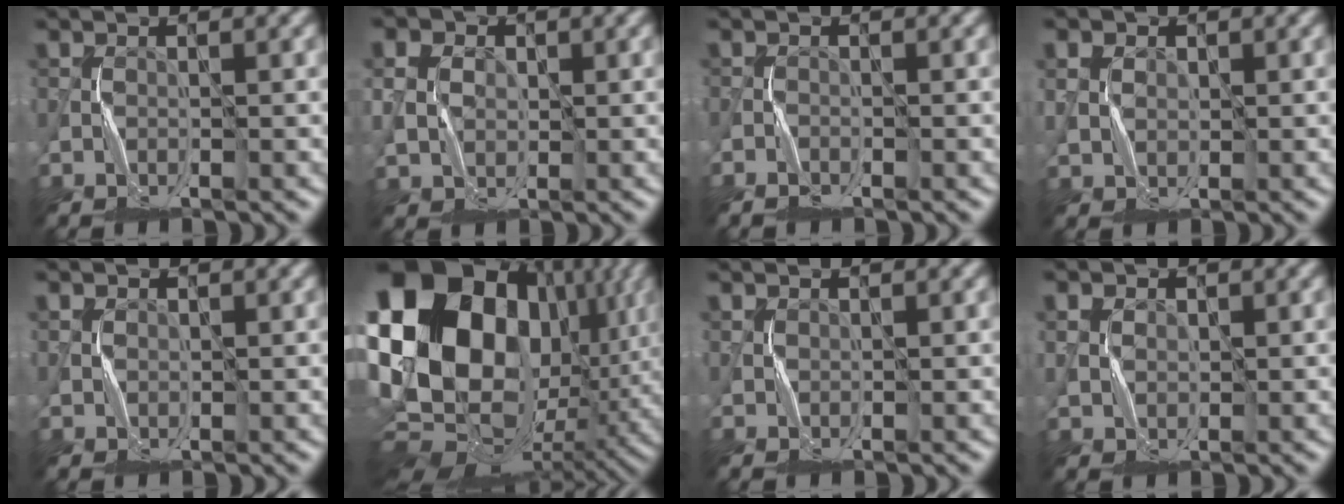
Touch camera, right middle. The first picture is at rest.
{"total": 6.3, "force": [2.3, 4.9, 3.2], "torque": [-0.077, 0.026, 0.024]}
{"total": 0.9, "force": [-0.7, 0.4, 0.3], "torque": [-0.006, 0.001, -0.016]}
{"total": 3.0, "force": [1.6, 2.2, 1.4], "torque": [-0.042, 0.005, 0.033]}
{"total": 1.0, "force": [0.7, 0.6, 0.2], "torque": [-0.004, -0.002, 0.016]}
{"total": 22.2, "force": [3.7, 15.6, 15.4], "torque": [-0.298, 0.002, 0.061]}
{"total": 0.7, "force": [0.7, 0.3, 0.1], "torque": [-0.003, -0.001, 0.016]}
{"total": 2.6, "force": [1.4, 1.9, 1.1], "torque": [-0.036, 0.003, 0.034]}